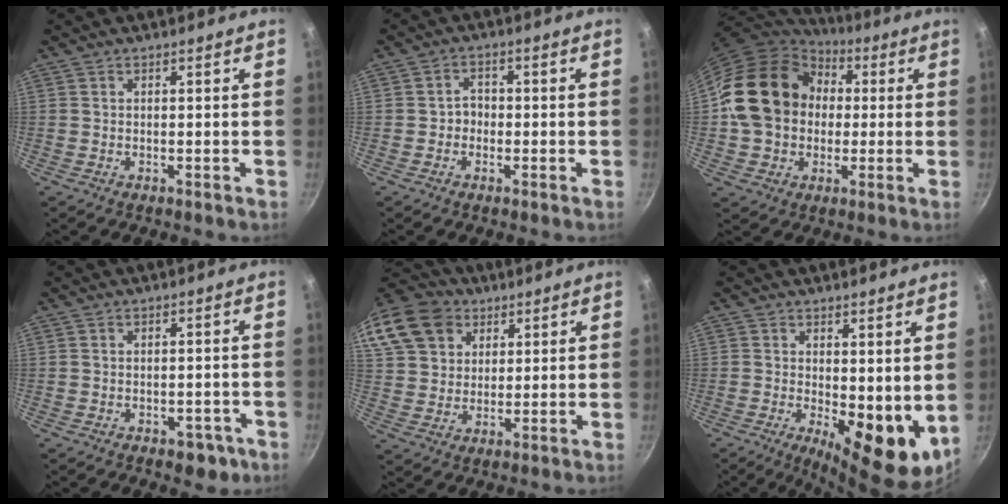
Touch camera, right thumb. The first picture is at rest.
{"total": 2.8, "force": [-0.7, 2.4, 1.2], "torque": [0.002, 0.013, -0.014]}
{"total": 19.3, "force": [2.0, 15.9, 10.8], "torque": [-0.172, 0.035, 0.030]}
{"total": 4.7, "force": [-2.4, 2.7, 2.9], "torque": [-0.016, 0.020, -0.016]}
{"total": 20.3, "force": [10.1, 15.2, 8.9], "torque": [-0.203, 0.030, 0.189]}
{"total": 11.0, "force": [-0.1, 4.5, 10.1], "torque": [-0.118, -0.023, 0.010]}